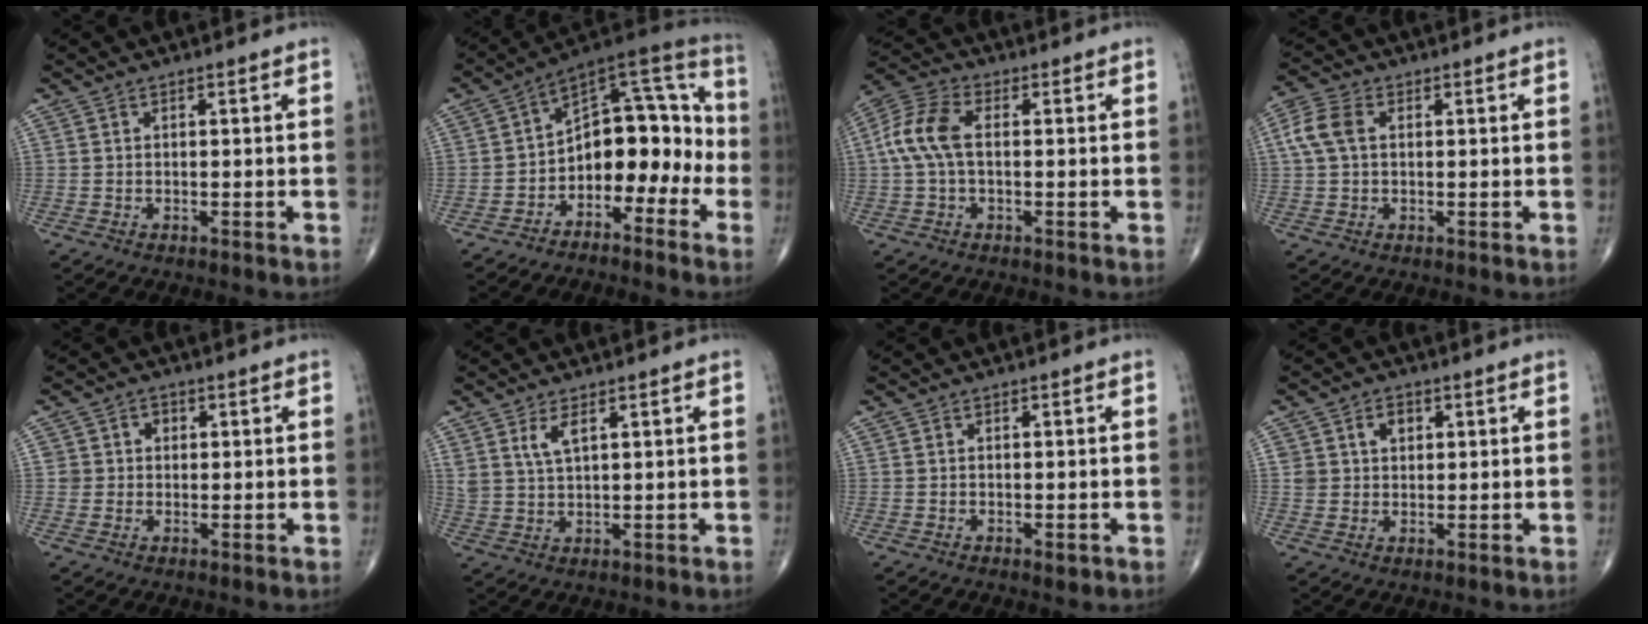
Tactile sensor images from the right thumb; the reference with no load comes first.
{"total": 14.8, "force": [-4.6, 9.2, 10.5], "torque": [-0.096, 0.097, -0.080]}
{"total": 8.9, "force": [0.5, 4.9, 7.4], "torque": [-0.175, 0.027, 0.005]}
{"total": 5.9, "force": [1.1, 3.9, 4.4], "torque": [-0.107, 0.017, 0.018]}
{"total": 2.8, "force": [0.5, 2.7, 0.6], "torque": [0.013, 0.006, 0.003]}
{"total": 3.9, "force": [2.1, 1.4, 3.0], "torque": [-0.057, -0.009, 0.046]}
{"total": 1.1, "force": [-0.5, 0.5, 0.8], "torque": [-0.008, -0.002, -0.006]}
{"total": 4.3, "force": [1.5, 3.4, 2.1], "torque": [-0.011, -0.004, 0.024]}